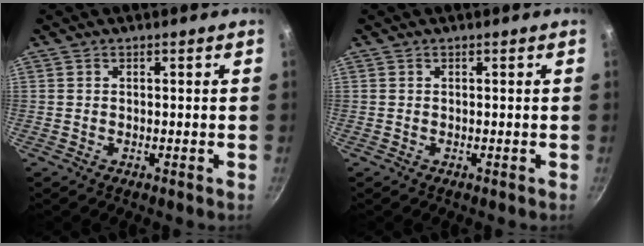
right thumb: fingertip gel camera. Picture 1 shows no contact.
{"total": 0.0}